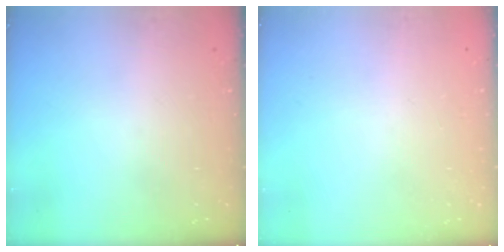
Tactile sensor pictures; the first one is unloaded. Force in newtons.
{"total": 2.4, "press": 2.4, "slide": 0.2}